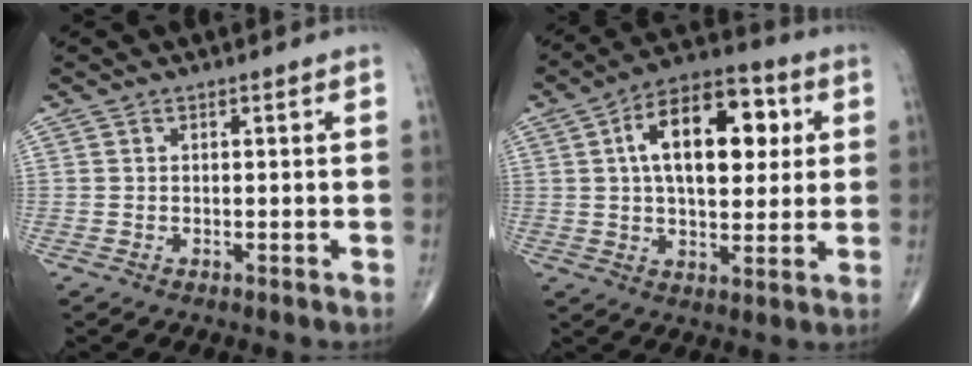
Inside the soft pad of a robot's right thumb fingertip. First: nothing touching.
{"total": 17.3, "force": [4.0, 9.3, 14.1], "torque": [-0.192, 0.011, 0.057]}